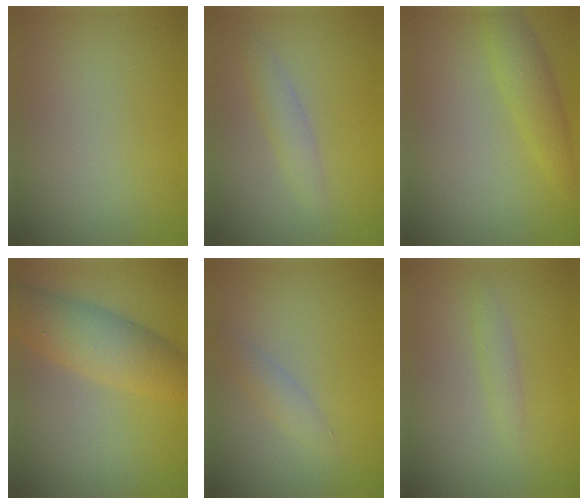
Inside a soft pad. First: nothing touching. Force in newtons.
{"total": 1.8, "press": 1.8, "slide": 0.0}
{"total": 2.7, "press": 2.7, "slide": 0.0}
{"total": 5.9, "press": 5.9, "slide": 0.2}
{"total": 1.5, "press": 1.5, "slide": 0.0}
{"total": 1.1, "press": 1.1, "slide": 0.1}